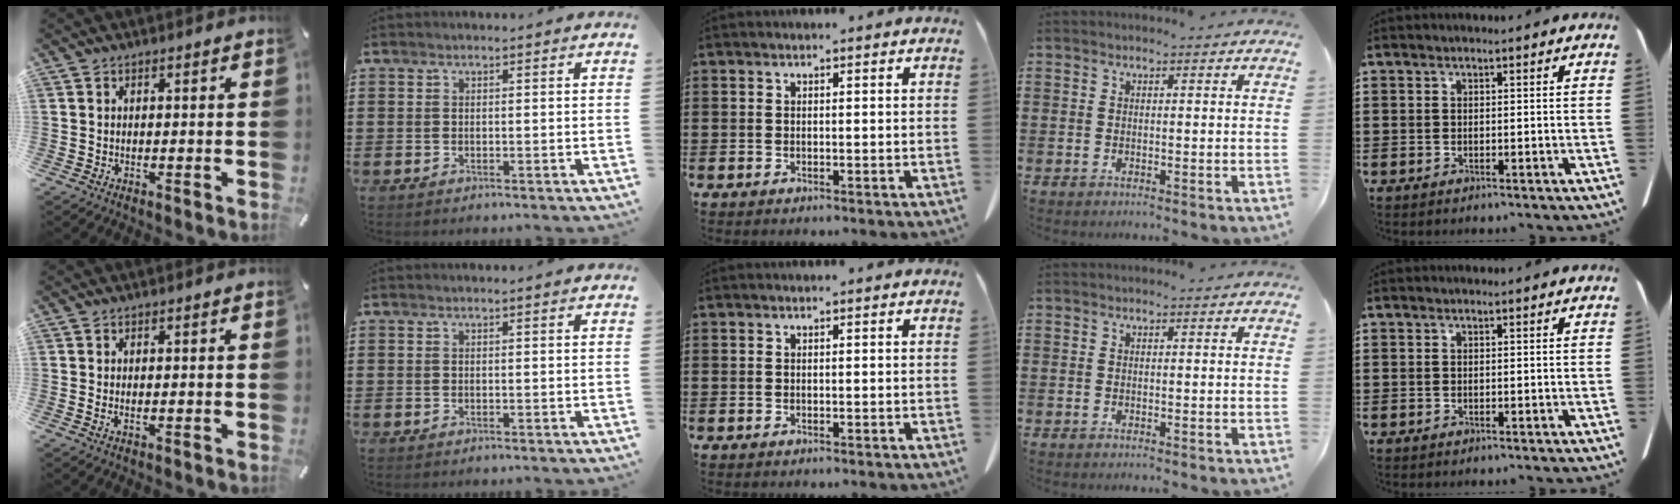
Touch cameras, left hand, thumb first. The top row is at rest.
{"thumb": {"total": 1.1, "force": [0.0, 0.4, 1.0], "torque": [-0.012, -0.004, -0.002]}, "index": {"total": 0.5, "force": [0.3, 0.0, 0.4], "torque": [-0.008, -0.001, 0.006]}}